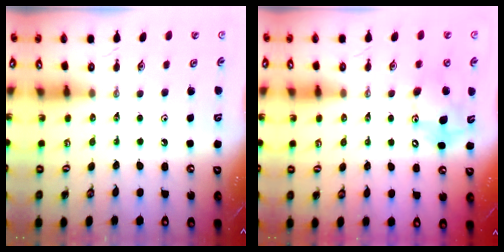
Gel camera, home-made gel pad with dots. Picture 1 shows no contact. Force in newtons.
{"total": 12.0, "press": 11.7, "slide": 2.5}